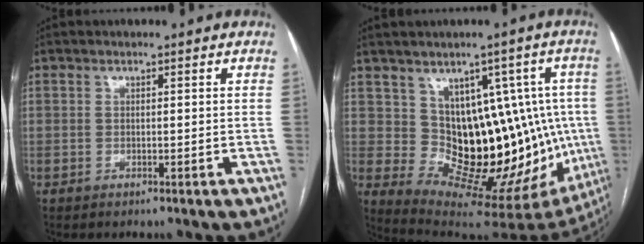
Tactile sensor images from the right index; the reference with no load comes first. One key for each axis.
{"total": 16.3, "fx": 2.0, "fy": 9.0, "fz": 13.5, "tx": -0.159, "ty": 0.025, "tz": 0.058}